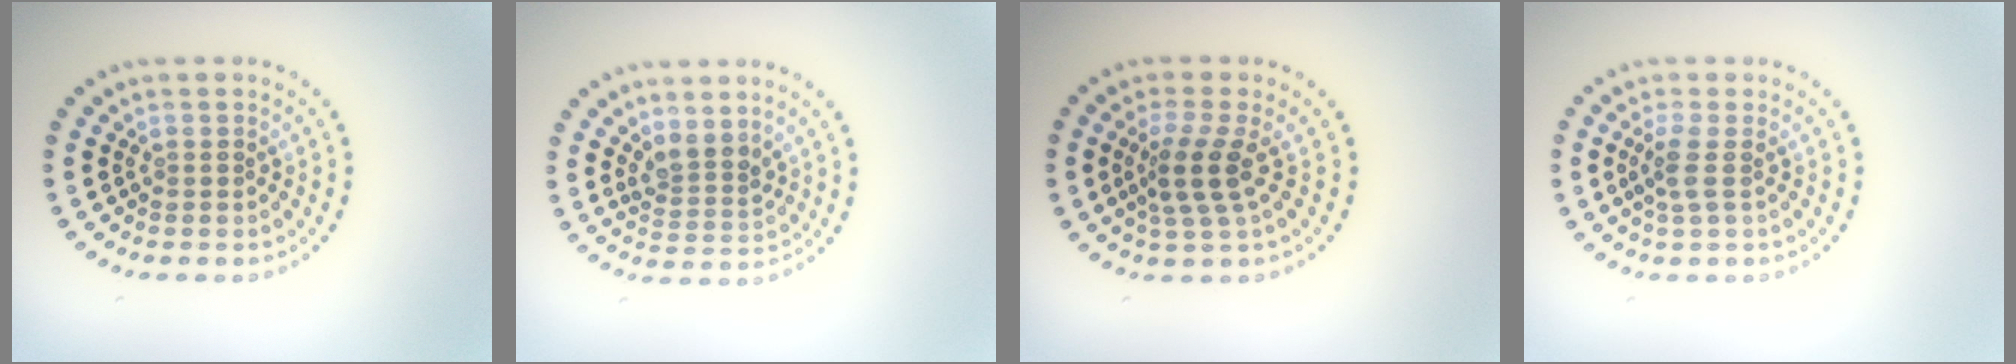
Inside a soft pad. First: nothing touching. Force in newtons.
{"total": 2.3, "press": 1.8, "slide": 1.5}
{"total": 3.1, "press": 2.3, "slide": 2.0}
{"total": 1.7, "press": 1.4, "slide": 1.0}